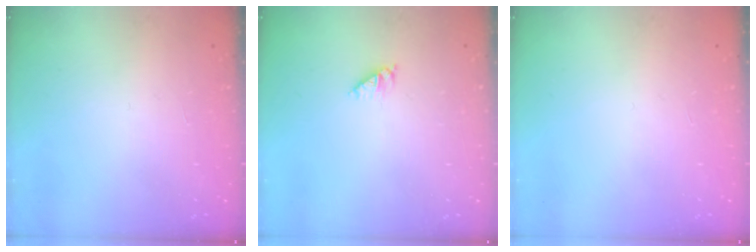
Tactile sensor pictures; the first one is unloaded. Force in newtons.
{"total": 2.8, "press": 2.8, "slide": 0.5}
{"total": 0.0}